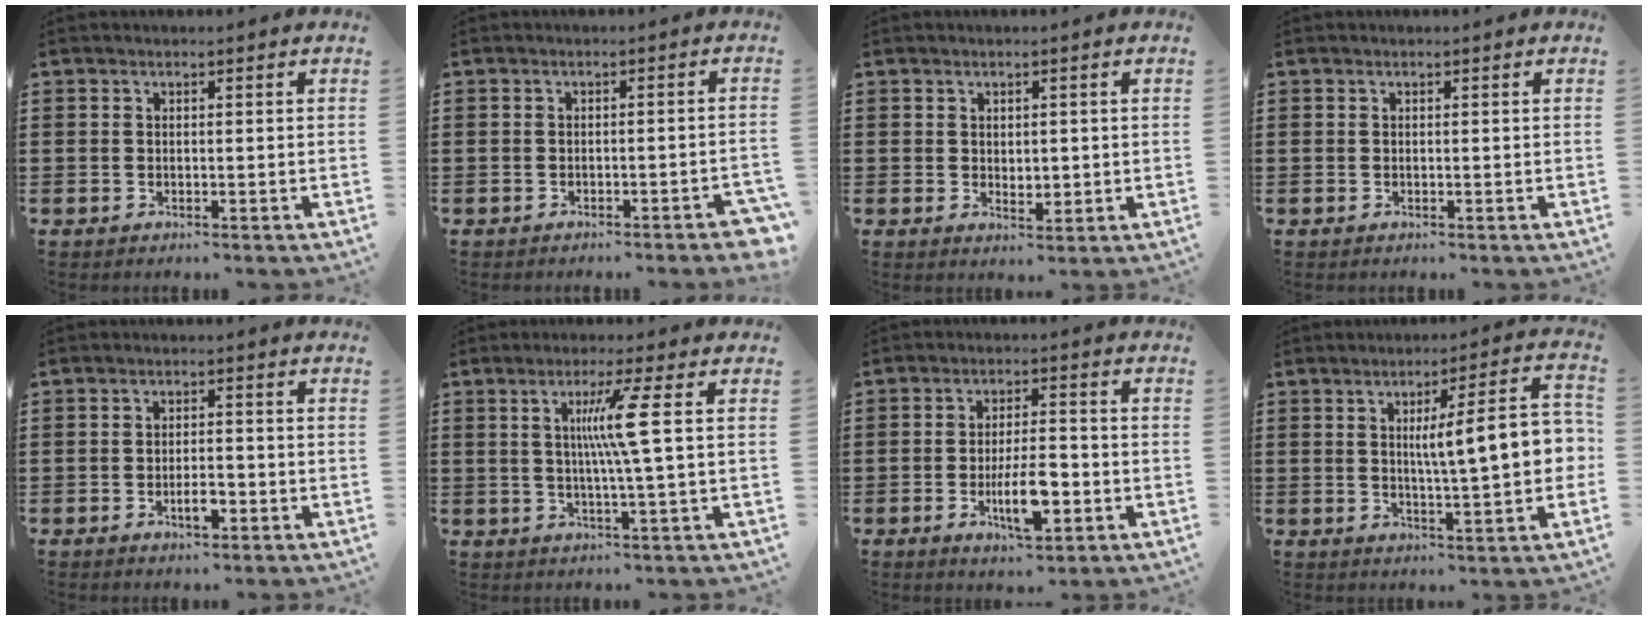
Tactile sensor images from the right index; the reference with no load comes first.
{"total": 2.0, "force": [-1.6, 0.2, 1.2], "torque": [-0.020, 0.000, -0.030]}
{"total": 1.7, "force": [0.8, 1.3, 0.7], "torque": [-0.008, 0.005, 0.012]}
{"total": 0.0}
{"total": 3.3, "force": [-1.4, 1.2, 2.8], "torque": [-0.048, 0.002, -0.025]}
{"total": 7.2, "force": [1.4, -1.0, 7.0], "torque": [-0.137, -0.003, 0.013]}
{"total": 7.8, "force": [-2.6, 2.6, 6.9], "torque": [-0.138, -0.008, -0.048]}
{"total": 10.4, "force": [1.1, 1.6, 10.2], "torque": [-0.167, 0.000, 0.011]}